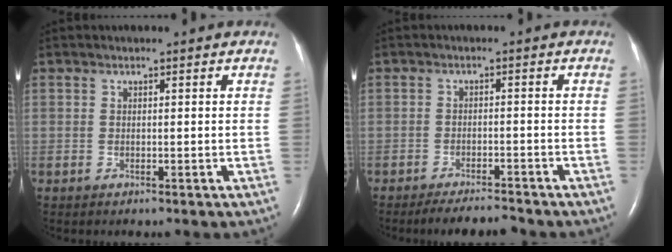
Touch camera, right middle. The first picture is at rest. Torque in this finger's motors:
{"motor_torque": [0.40, -0.39, 0.01, 0.01]}